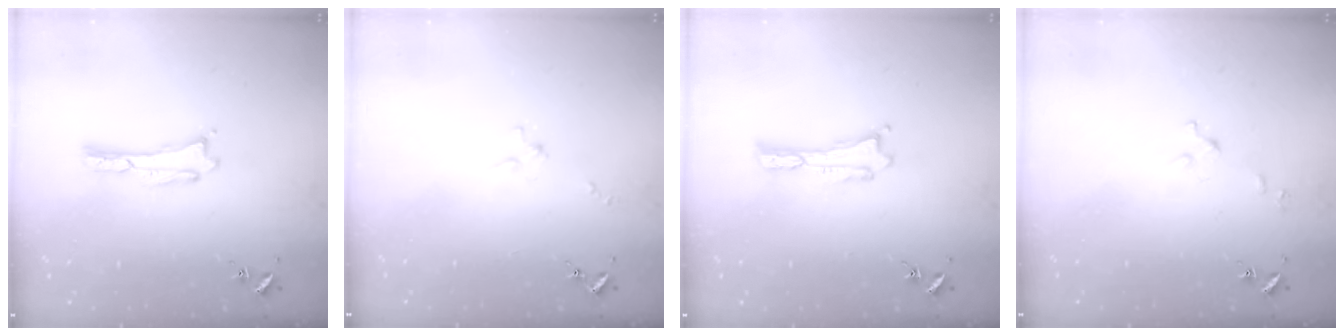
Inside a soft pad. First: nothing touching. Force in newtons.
{"total": 1.3, "press": 1.2, "slide": 0.1}
{"total": 0.0}
{"total": 2.6, "press": 2.6, "slide": 0.3}